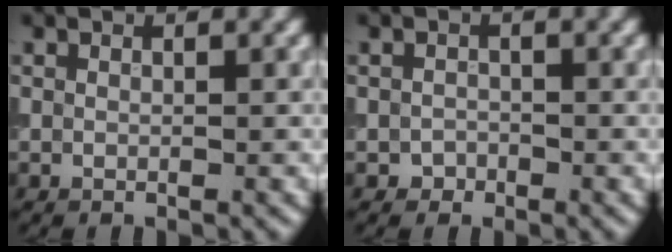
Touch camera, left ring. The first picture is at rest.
{"total": 0.8, "force": [-0.6, 0.6, -0.2], "torque": [0.008, 0.001, -0.011]}